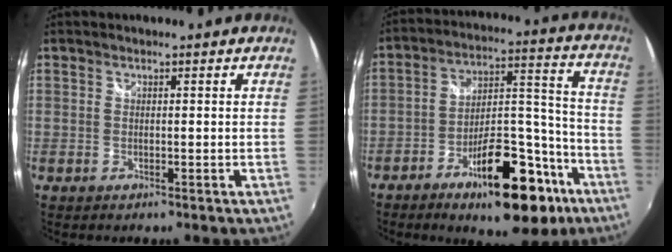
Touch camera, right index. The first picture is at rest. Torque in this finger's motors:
{"motor_torque": [1.55, -0.59, 0.76, 0.14]}